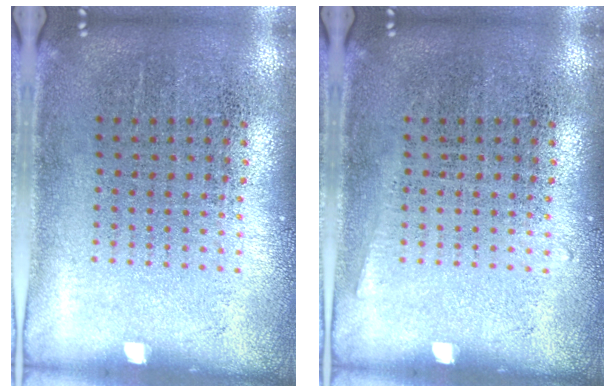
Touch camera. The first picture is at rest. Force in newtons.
{"total": 0.5, "press": 0.5, "slide": 0.1}